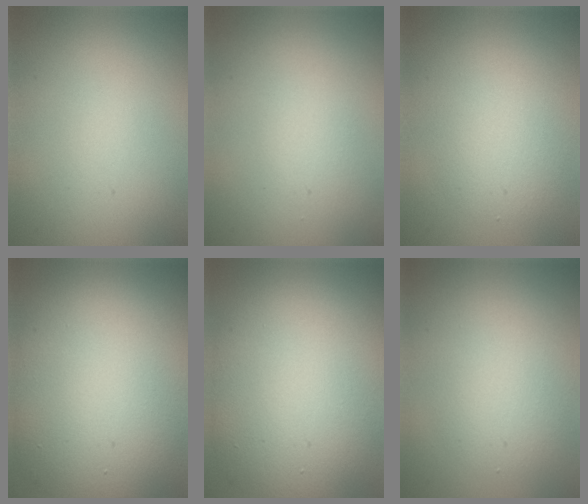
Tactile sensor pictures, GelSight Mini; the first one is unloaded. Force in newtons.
{"total": 1.0, "press": 1.0, "slide": 0.0}
{"total": 2.9, "press": 2.9, "slide": 0.2}
{"total": 12.9, "press": 12.8, "slide": 0.7}
{"total": 11.7, "press": 11.7, "slide": 0.4}
{"total": 2.9, "press": 2.9, "slide": 0.2}